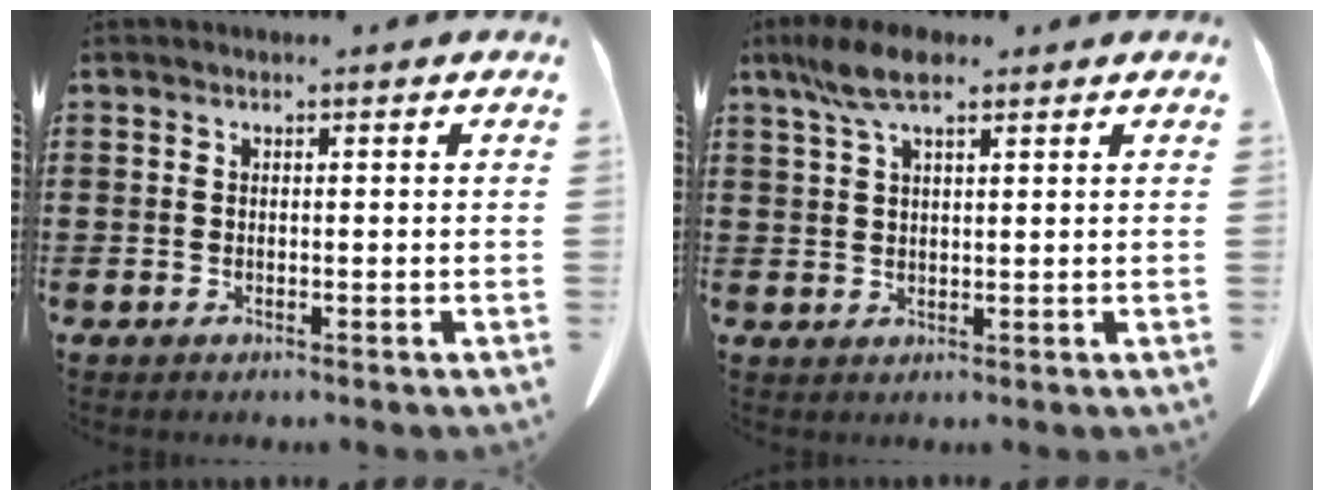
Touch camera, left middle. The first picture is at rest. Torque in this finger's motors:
{"motor_torque": [0.99, 0.63, 0.14, 0.07]}